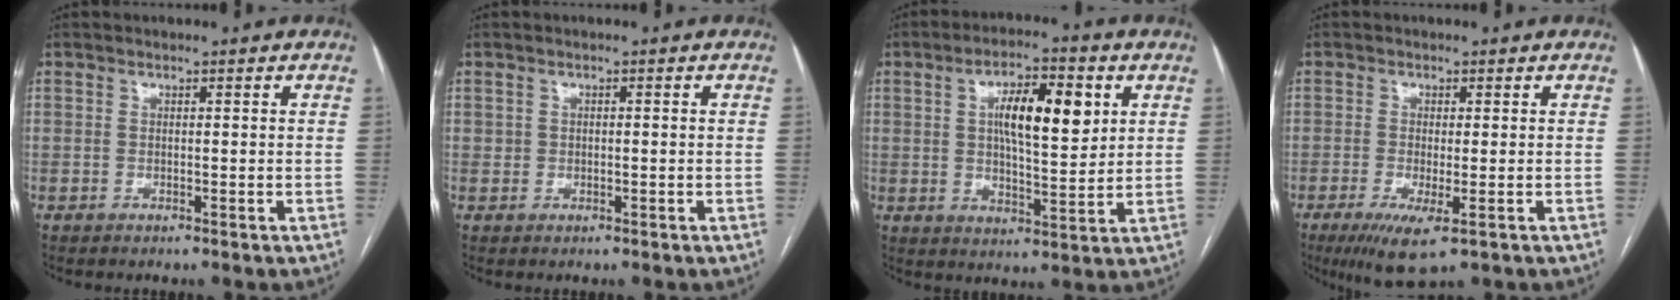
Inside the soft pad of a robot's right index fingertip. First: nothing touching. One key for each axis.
{"total": 0.7, "fx": 0.0, "fy": 0.7, "fz": 0.4, "tx": -0.011, "ty": 0.010, "tz": 0.003}
{"total": 10.8, "fx": 3.1, "fy": 3.1, "fz": 9.8, "tx": -0.166, "ty": 0.012, "tz": 0.052}
{"total": 6.1, "fx": -3.1, "fy": 1.1, "fz": 5.2, "tx": -0.087, "ty": -0.016, "tz": -0.045}